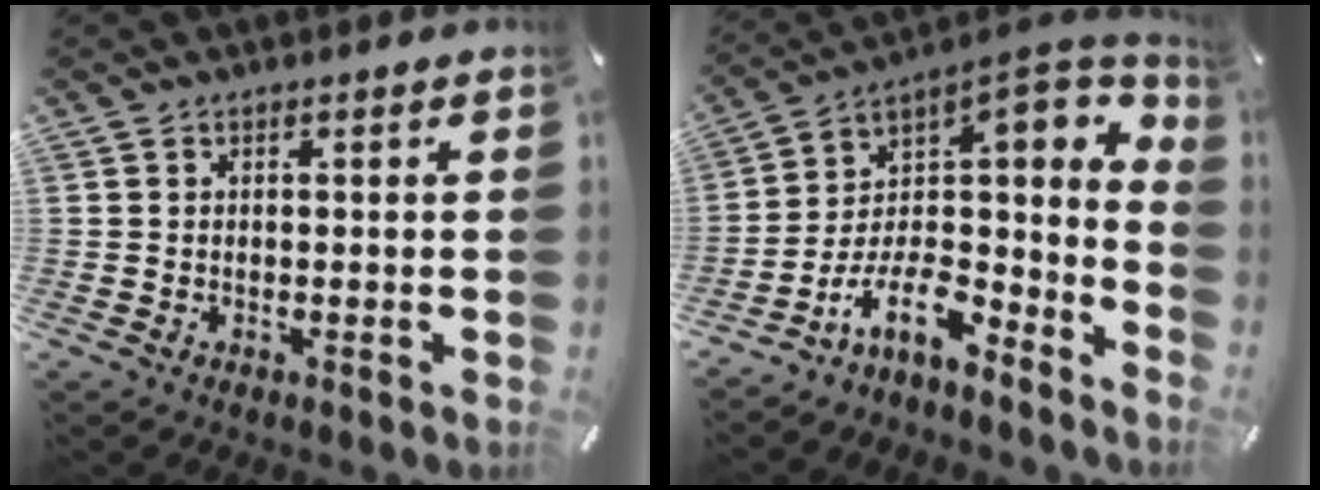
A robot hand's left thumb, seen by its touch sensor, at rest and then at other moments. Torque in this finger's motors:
{"motor_torque": [-1.43, 2.31, 1.40, 1.37, 0.14]}